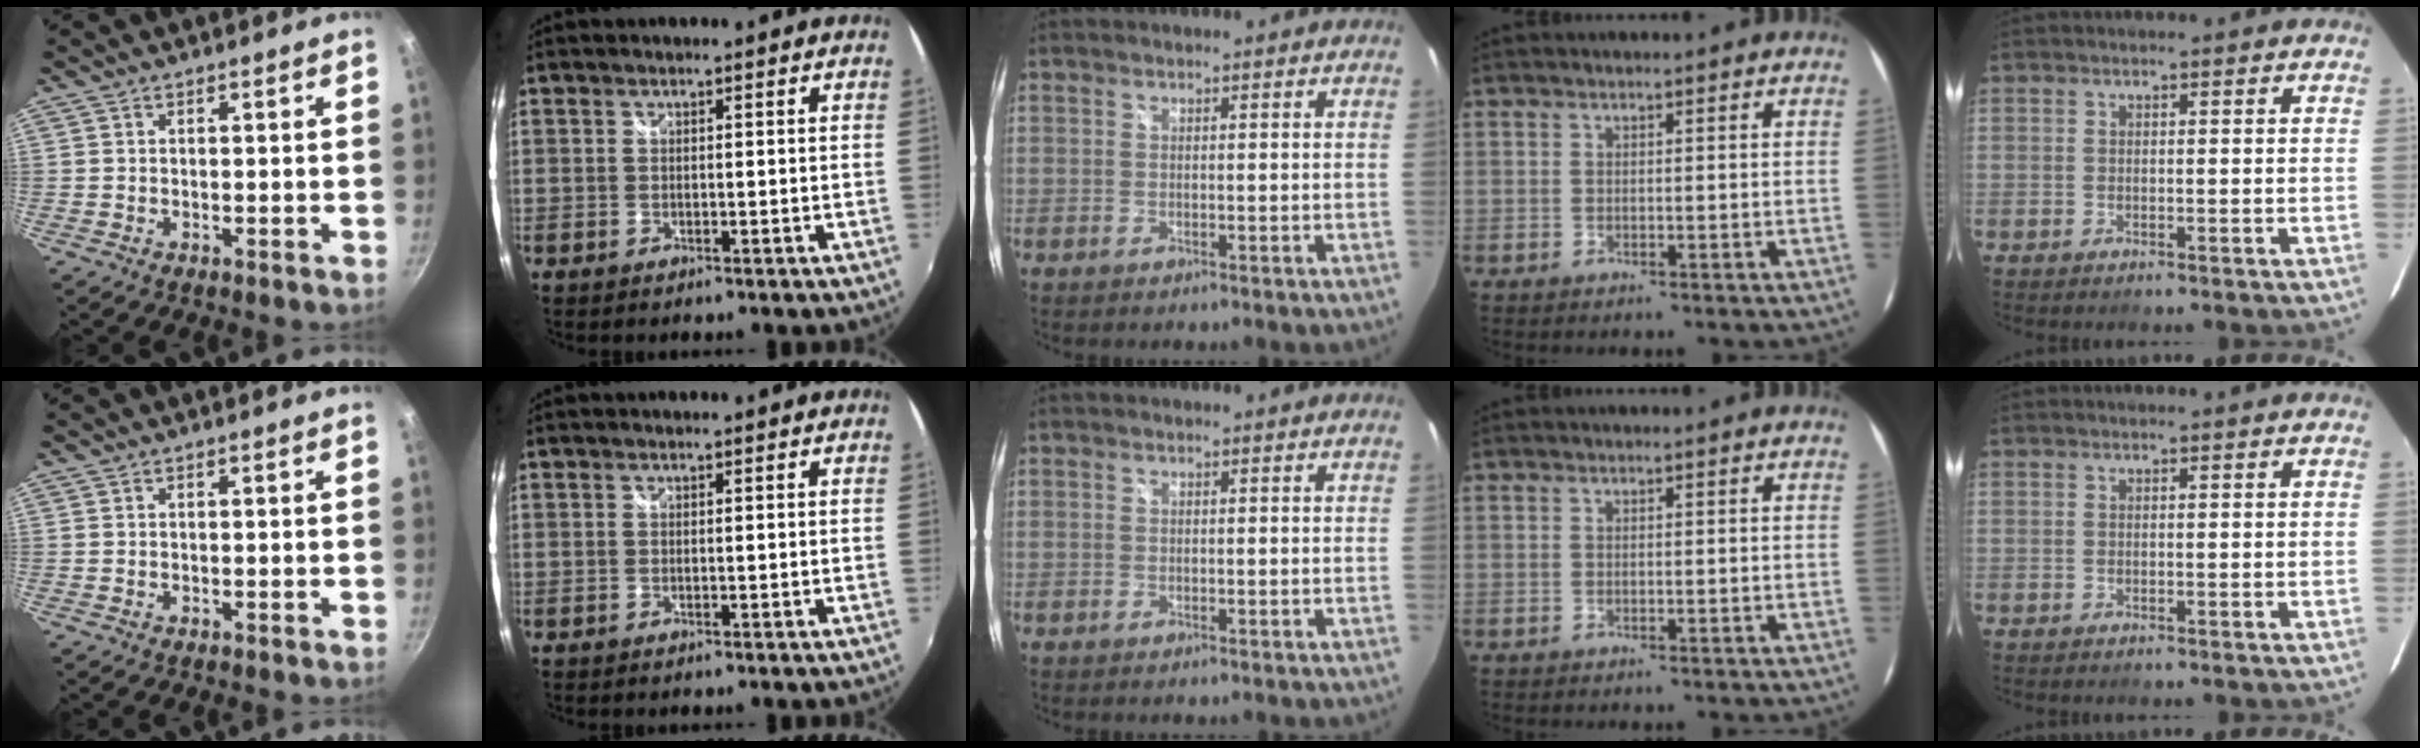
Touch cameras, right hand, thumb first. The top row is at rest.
{}